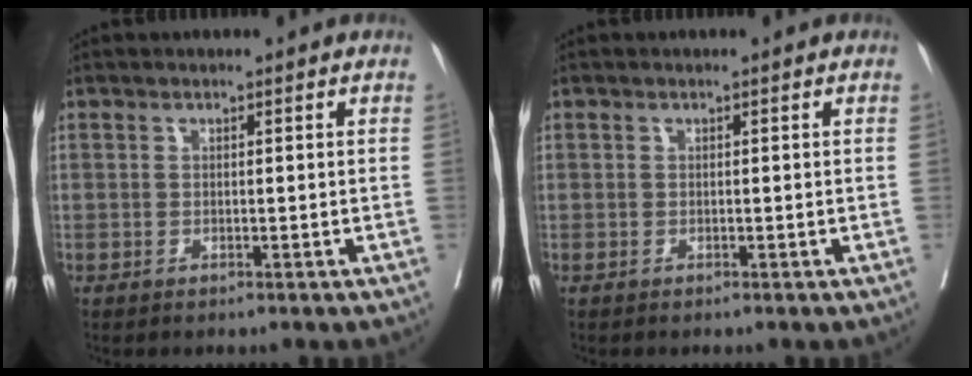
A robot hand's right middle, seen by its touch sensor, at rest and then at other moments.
{"total": 0.5, "force": [0.5, -0.1, -0.1], "torque": [0.004, 0.001, 0.006]}